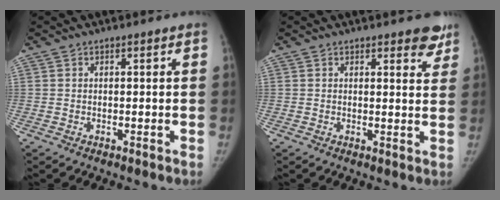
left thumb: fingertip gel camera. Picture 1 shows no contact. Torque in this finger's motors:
{"motor_torque": [0.49, -0.35, 0.32, -0.35, 0.06]}